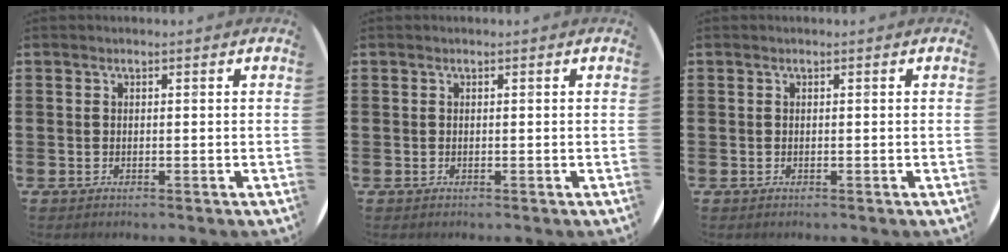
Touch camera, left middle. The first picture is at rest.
{"total": 0.0}
{"total": 0.0}